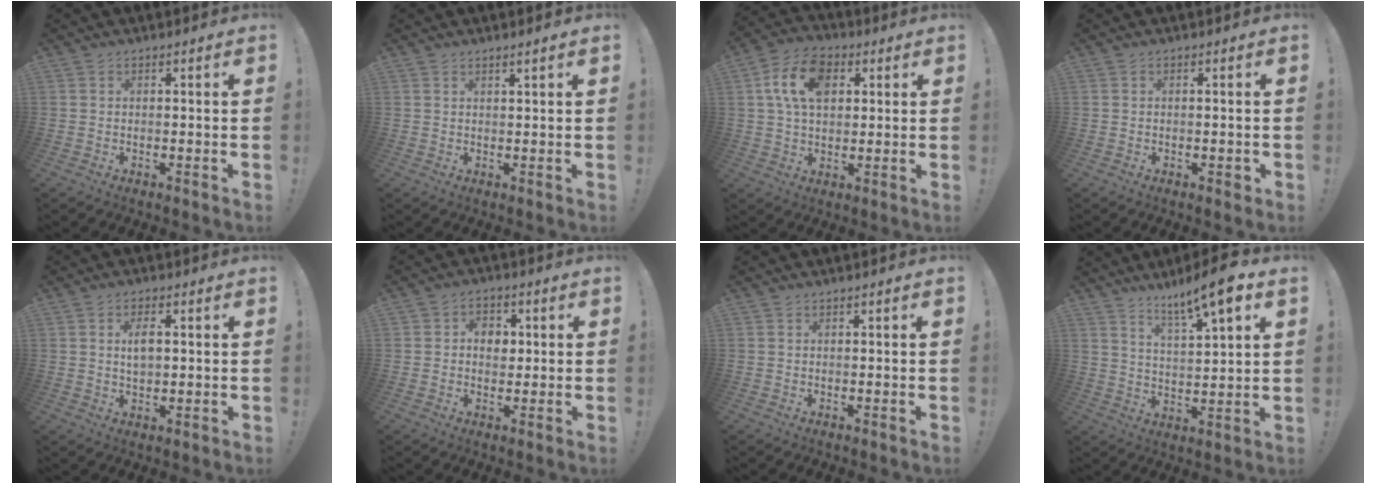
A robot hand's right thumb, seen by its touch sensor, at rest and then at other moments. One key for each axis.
{"total": 1.3, "fx": 1.0, "fy": -0.2, "fz": 0.9, "tx": -0.017, "ty": -0.001, "tz": 0.017}
{"total": 13.3, "fx": 4.4, "fy": 9.0, "fz": 8.9, "tx": -0.155, "ty": 0.010, "tz": 0.082}
{"total": 1.3, "fx": -0.4, "fy": 0.8, "fz": 0.9, "tx": -0.004, "ty": 0.000, "tz": -0.007}
{"total": 4.5, "fx": 1.0, "fy": 2.4, "fz": 3.7, "tx": -0.052, "ty": -0.002, "tz": 0.012}
{"total": 5.4, "fx": 0.3, "fy": 4.6, "fz": 2.8, "tx": -0.032, "ty": 0.002, "tz": 0.002}
{"total": 0.0}
{"total": 11.5, "fx": 8.1, "fy": 1.5, "fz": 8.1, "tx": -0.137, "ty": -0.045, "tz": 0.132}